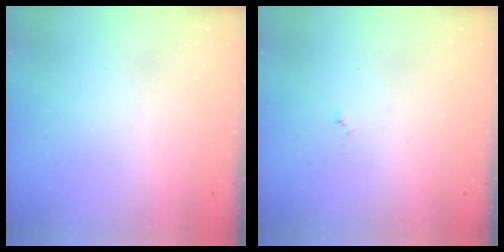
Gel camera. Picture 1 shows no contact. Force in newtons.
{"total": 3.0, "press": 2.9, "slide": 0.3}